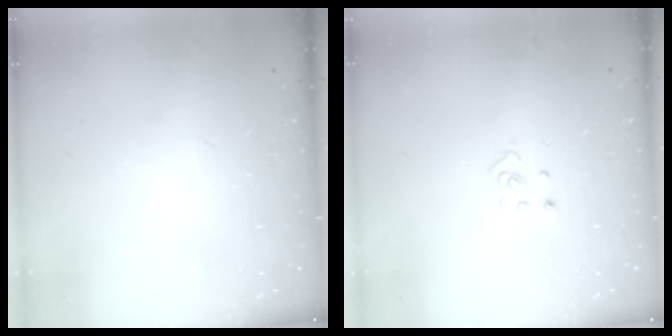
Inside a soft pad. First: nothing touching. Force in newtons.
{"total": 2.3, "press": 2.3, "slide": 0.2}